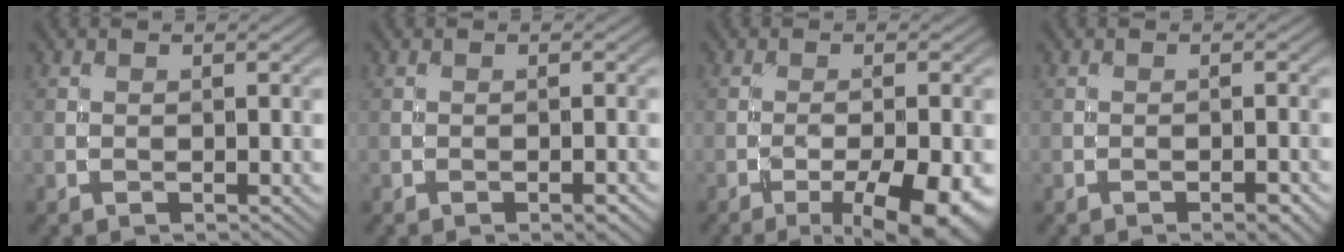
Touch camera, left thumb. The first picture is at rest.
{"total": 1.5, "force": [-0.9, 0.4, 1.2], "torque": [-0.017, 0.003, -0.014]}
{"total": 8.7, "force": [-4.2, 2.2, 7.2], "torque": [-0.114, -0.007, -0.053]}
{"total": 2.1, "force": [-1.3, 0.6, 1.6], "torque": [-0.022, 0.005, -0.020]}